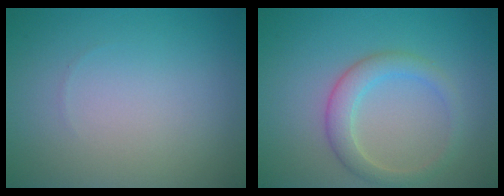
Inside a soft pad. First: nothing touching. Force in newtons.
{"total": 3.0, "press": 3.0, "slide": 0.1}